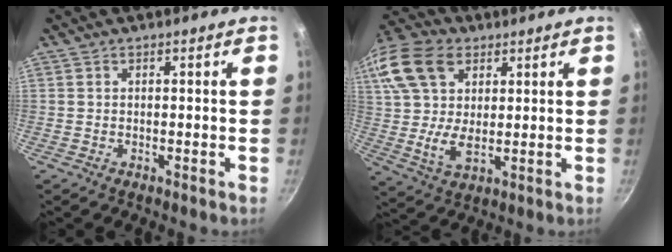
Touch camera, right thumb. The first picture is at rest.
{"total": 20.5, "force": [8.2, 13.4, 13.1], "torque": [-0.284, 0.013, 0.149]}